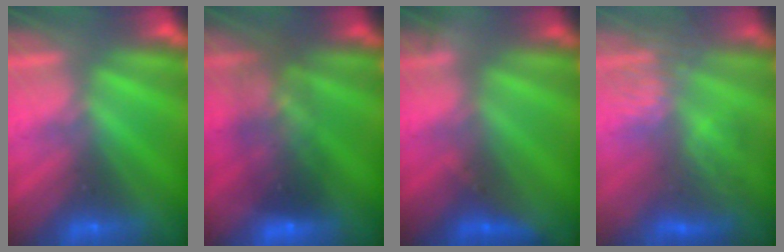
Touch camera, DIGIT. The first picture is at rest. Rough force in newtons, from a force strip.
{"total": 7.0}
{"total": 2.7}
{"total": 4.1}